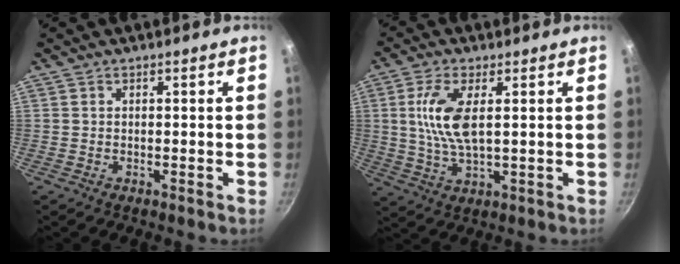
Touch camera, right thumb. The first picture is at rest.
{"total": 9.2, "force": [1.8, 3.7, 8.3], "torque": [-0.171, -0.001, 0.037]}